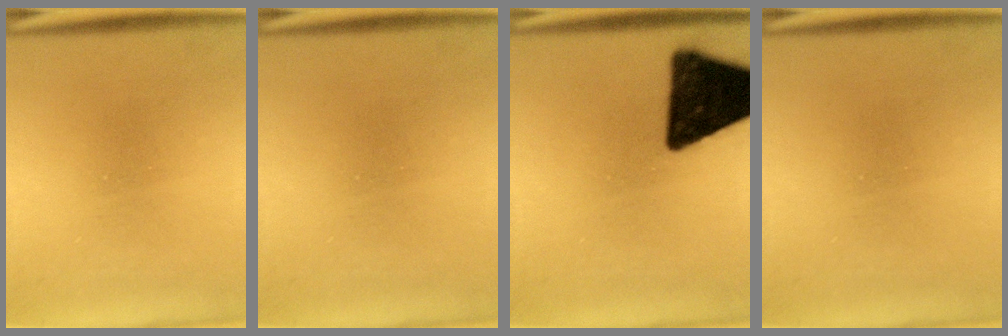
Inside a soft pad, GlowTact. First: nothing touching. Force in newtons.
{"total": 0.0}
{"total": 17.4}
{"total": 0.0}